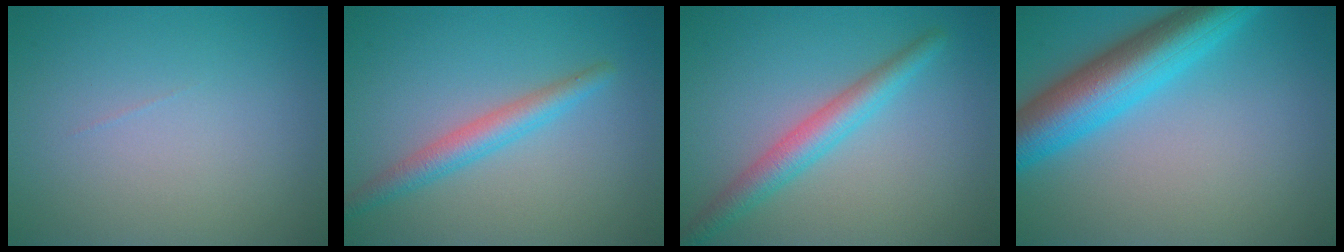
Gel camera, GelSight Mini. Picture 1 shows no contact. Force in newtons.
{"total": 2.9, "press": 2.9, "slide": 0.1}
{"total": 3.4, "press": 3.4, "slide": 0.1}
{"total": 8.2, "press": 8.2, "slide": 0.2}